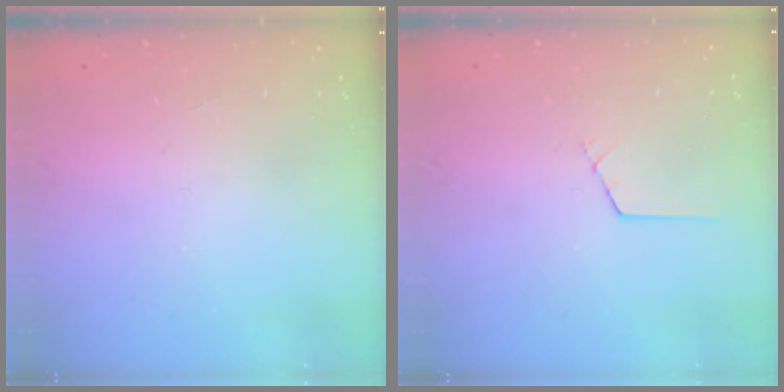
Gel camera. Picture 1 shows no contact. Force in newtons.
{"total": 0.5, "press": 0.5, "slide": 0.2}